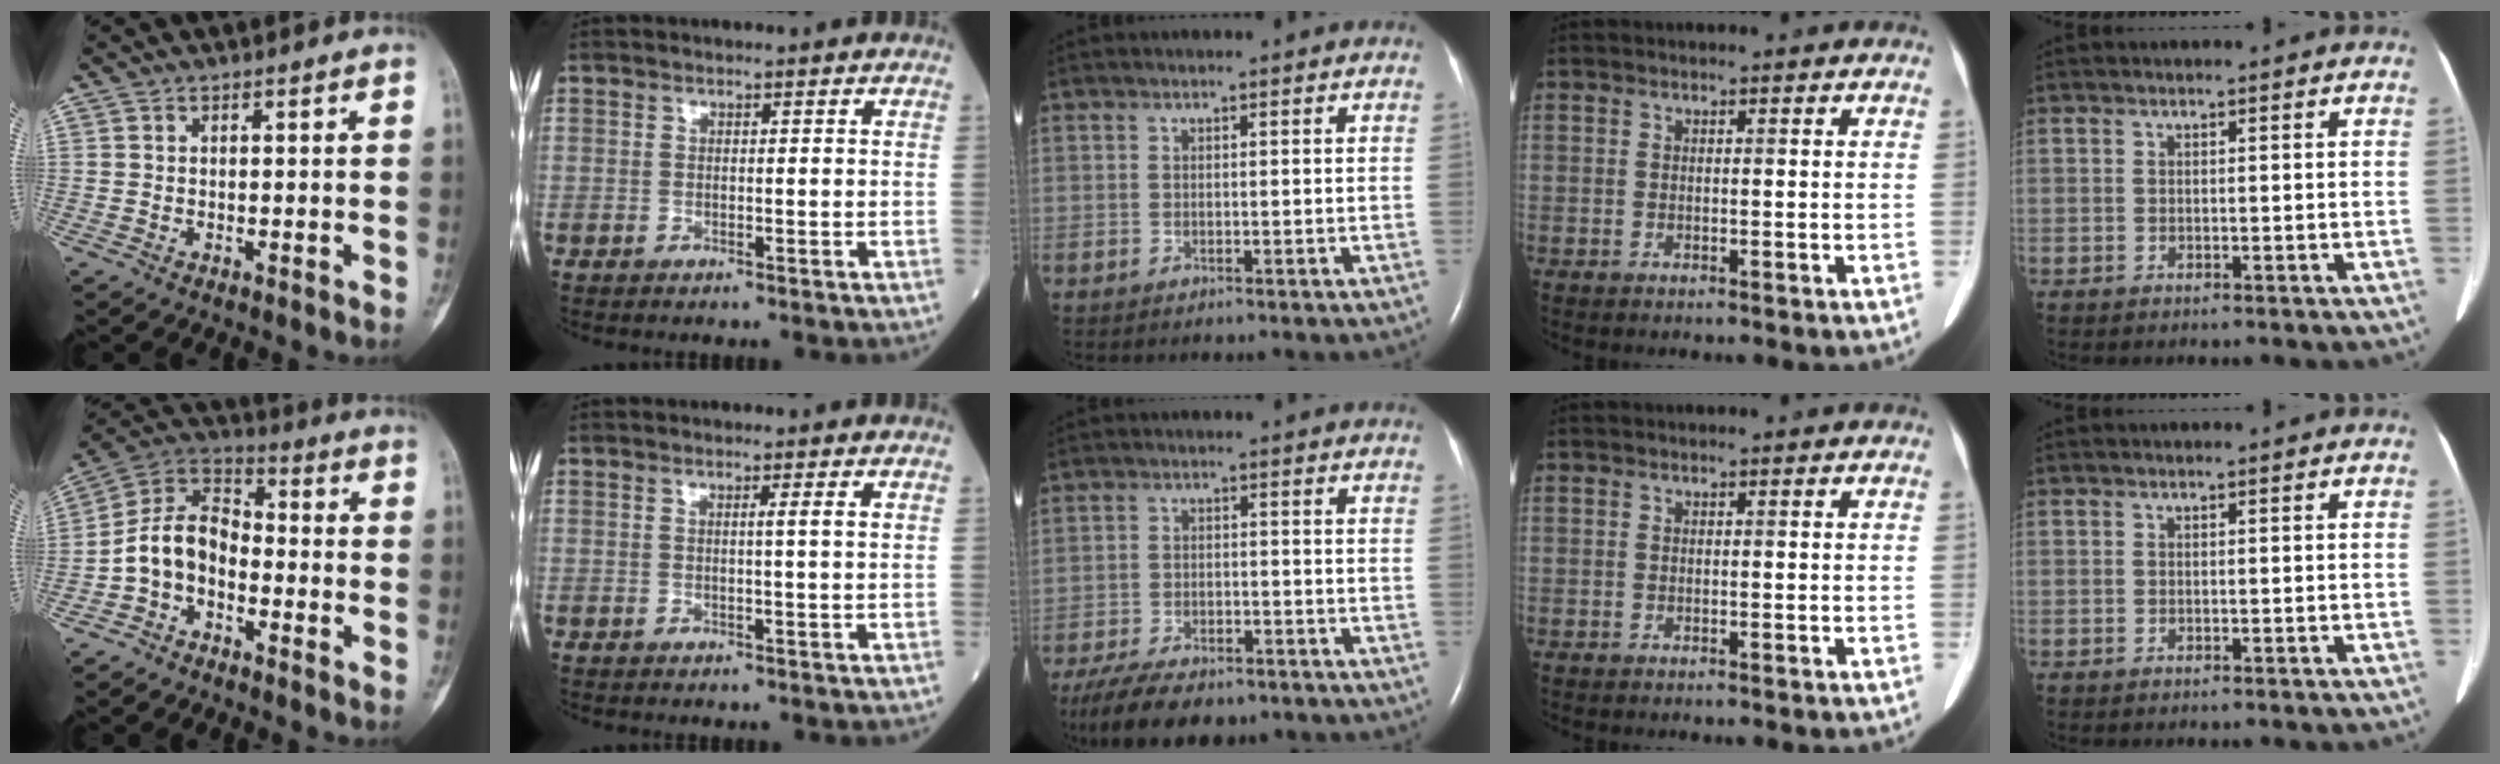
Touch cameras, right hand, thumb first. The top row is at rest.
{"thumb": {"total": 9.6, "force": [-3.4, 6.6, 6.1], "torque": [-0.103, 0.059, -0.080]}, "index": {"total": 1.5, "force": [0.5, -0.5, 1.3], "torque": [-0.026, -0.003, 0.008]}, "middle": {"total": 13.5, "force": [-10.4, 5.1, 6.9], "torque": [-0.135, -0.012, -0.156]}}